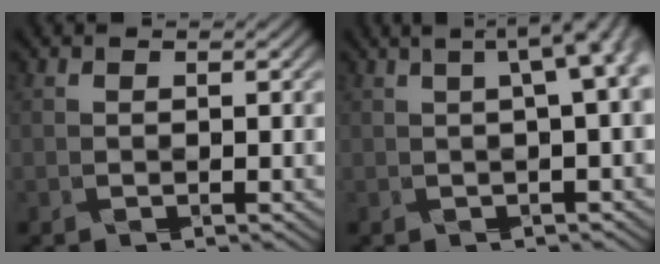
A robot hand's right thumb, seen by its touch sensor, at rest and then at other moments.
{"total": 6.1, "force": [1.2, 1.4, 5.8], "torque": [-0.101, 0.004, 0.024]}